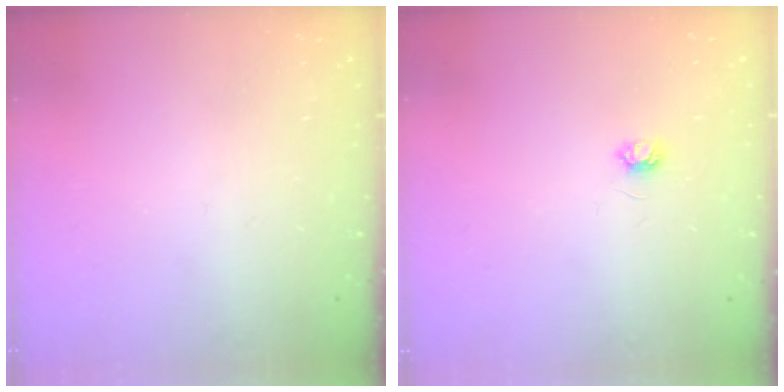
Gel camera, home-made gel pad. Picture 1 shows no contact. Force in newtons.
{"total": 3.5, "press": 3.5, "slide": 0.4}